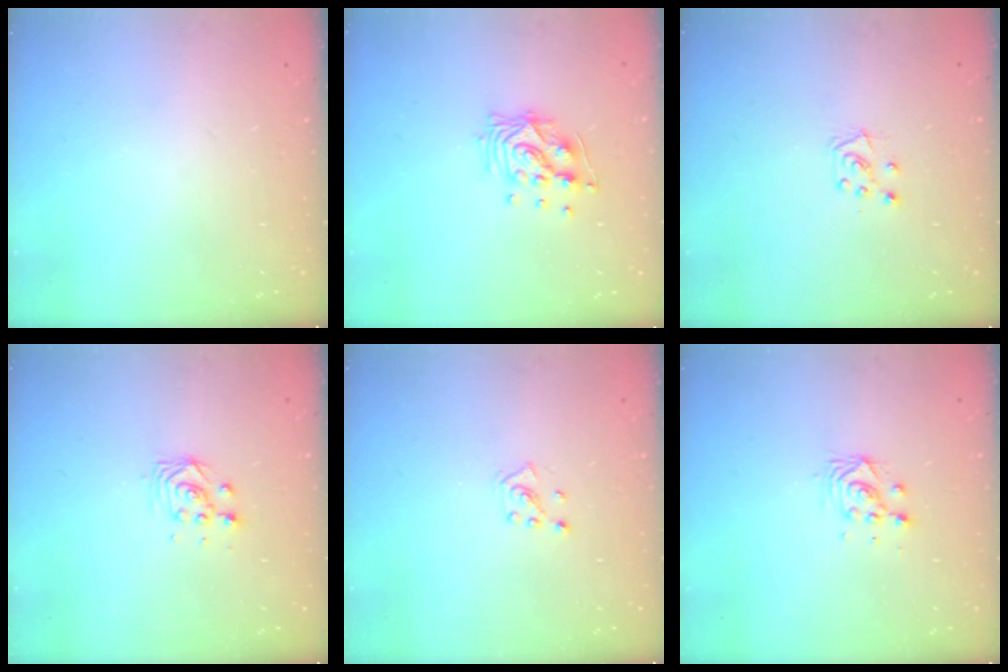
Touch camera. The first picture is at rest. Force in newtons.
{"total": 10.2, "press": 10.2, "slide": 1.2}
{"total": 5.4, "press": 5.4, "slide": 0.6}
{"total": 3.0, "press": 3.0, "slide": 0.2}
{"total": 2.8, "press": 2.8, "slide": 0.2}
{"total": 4.8, "press": 4.8, "slide": 0.3}